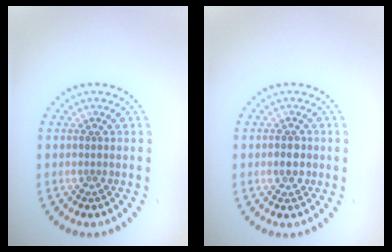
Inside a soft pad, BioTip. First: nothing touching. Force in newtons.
{"total": 1.5, "press": 1.5, "slide": 0.4}